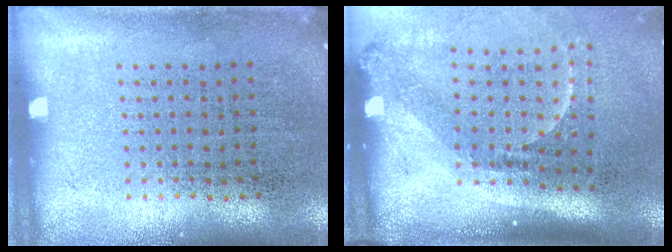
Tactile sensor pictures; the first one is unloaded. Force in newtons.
{"total": 2.3, "press": 1.5, "slide": 1.7}